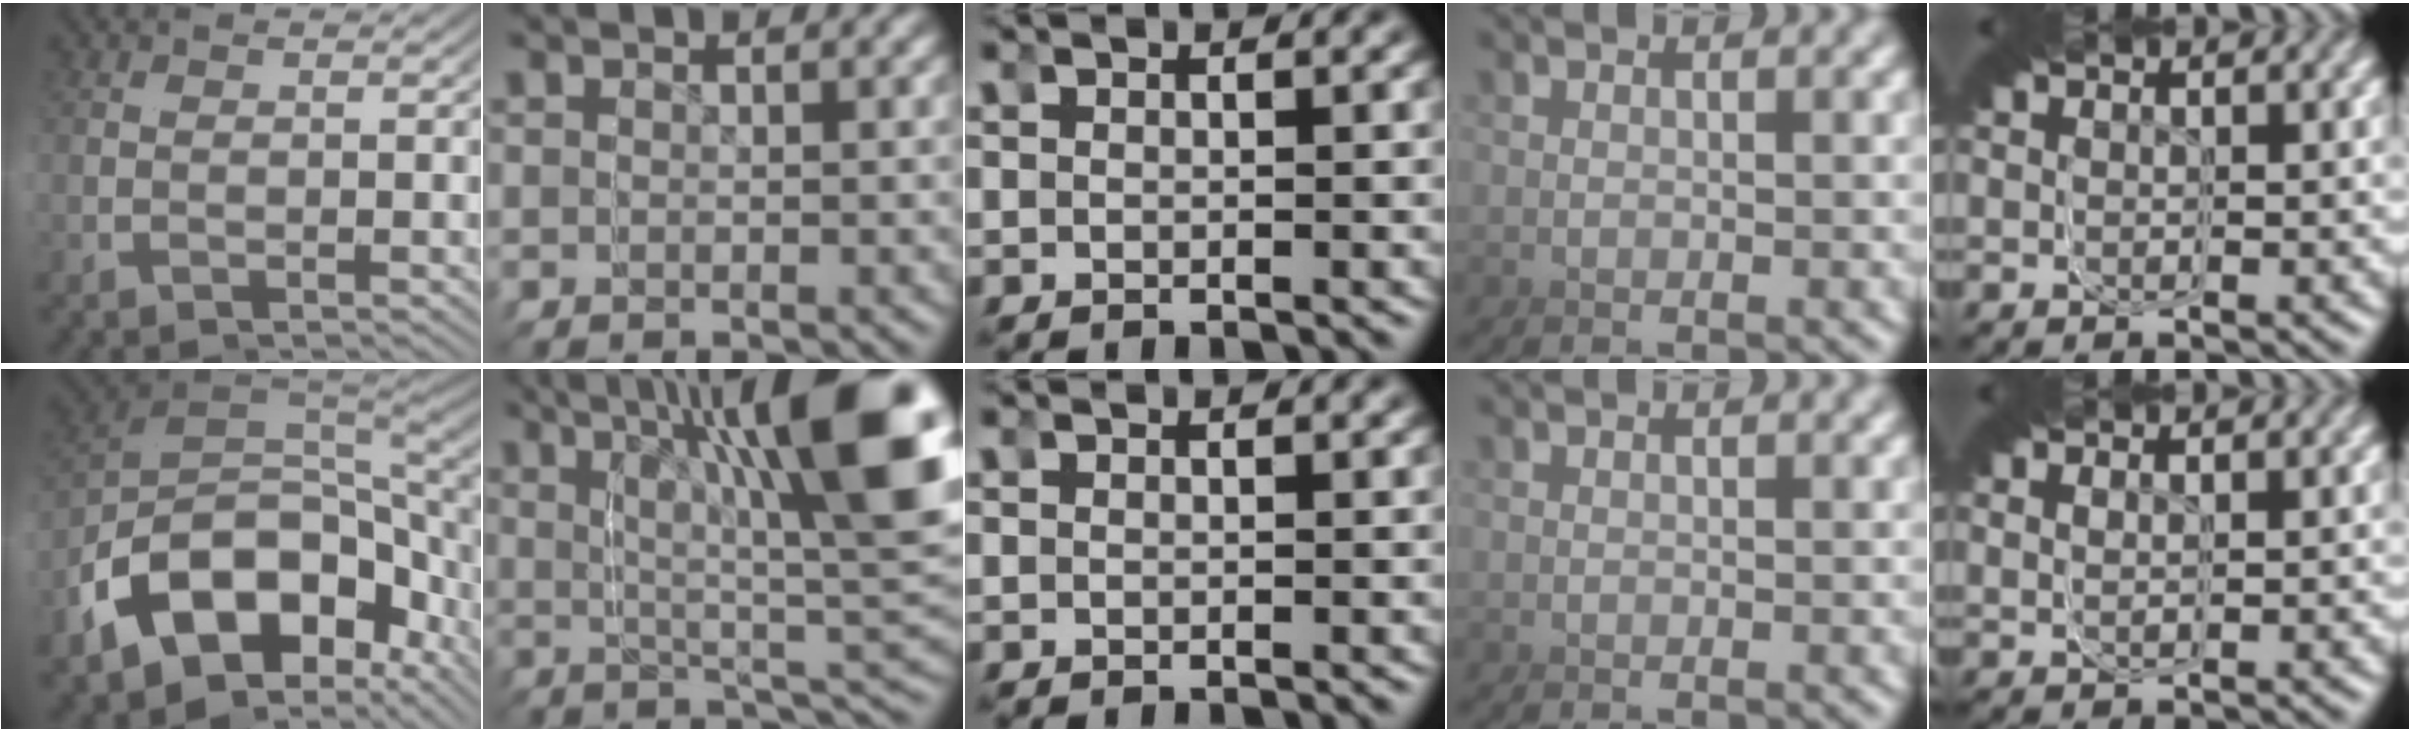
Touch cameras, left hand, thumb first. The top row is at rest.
{"thumb": {"total": 16.6, "force": [-0.8, 9.8, 13.4], "torque": [-0.243, -0.011, -0.009]}, "index": {"total": 12.8, "force": [5.1, 3.3, 11.3], "torque": [-0.149, 0.038, 0.064]}, "little": {"total": 1.2, "force": [0.6, 0.6, 0.8], "torque": [-0.019, 0.015, 0.001]}}